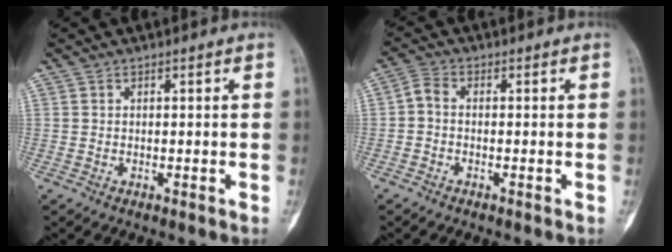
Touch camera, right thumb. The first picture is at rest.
{"total": 2.5, "force": [-0.7, 1.5, 1.9], "torque": [-0.038, 0.008, -0.024]}